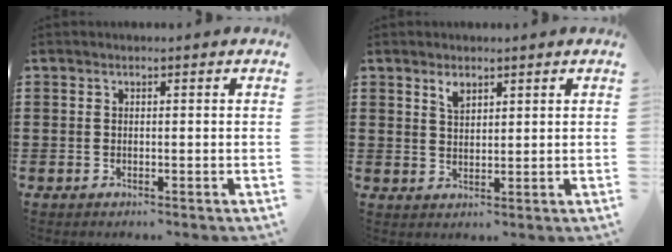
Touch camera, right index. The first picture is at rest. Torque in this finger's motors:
{"motor_torque": [0.00, 0.00, 0.01, 0.04]}